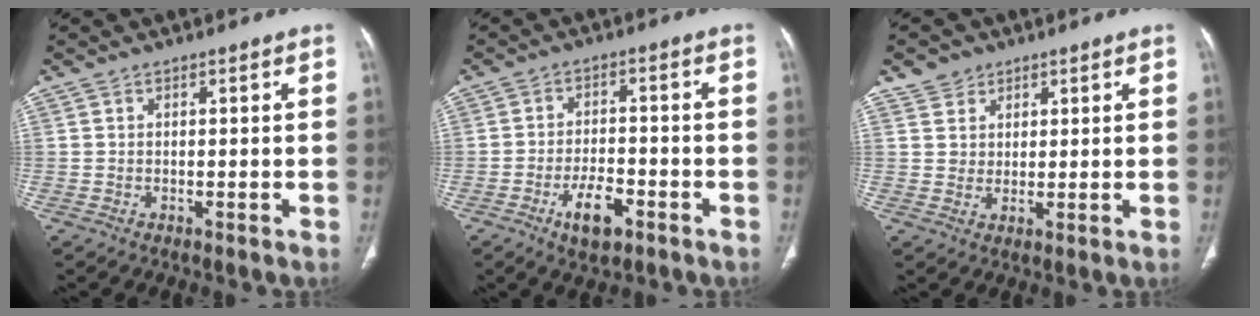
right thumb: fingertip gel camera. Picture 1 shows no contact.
{"total": 6.9, "force": [-3.6, 3.2, 5.0], "torque": [-0.079, 0.021, -0.057]}
{"total": 4.4, "force": [2.7, 3.4, 0.4], "torque": [0.014, -0.014, 0.048]}